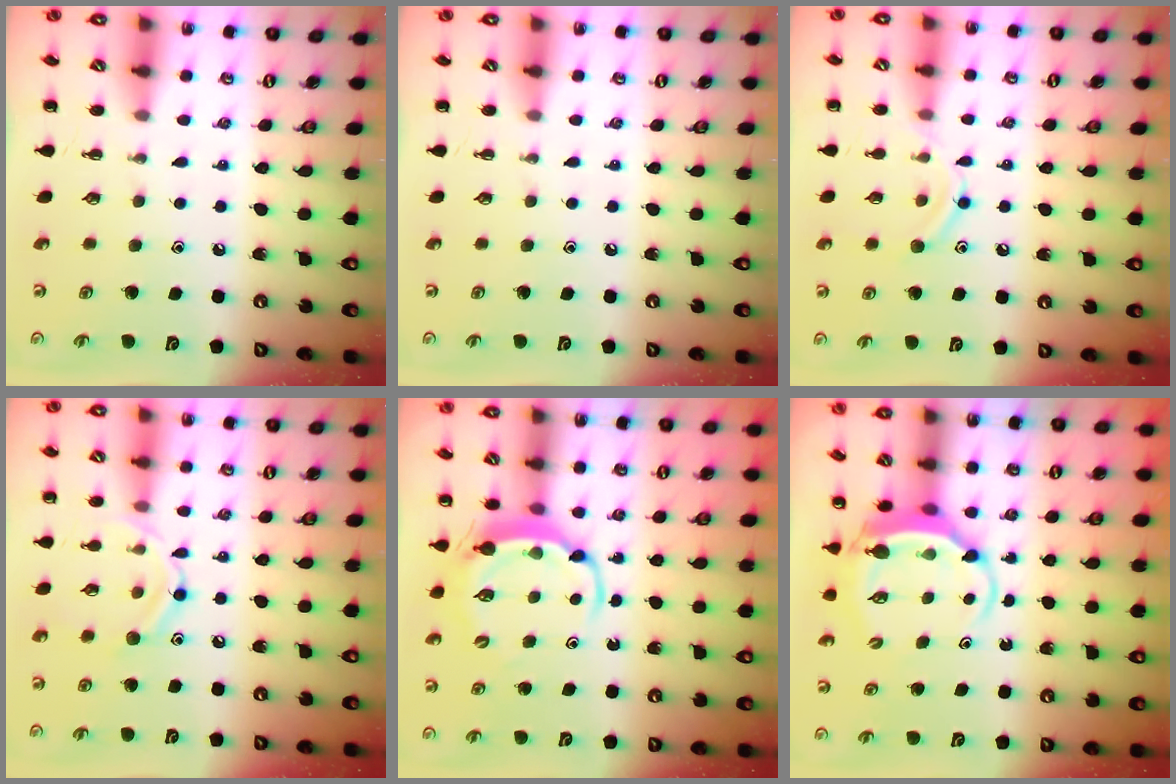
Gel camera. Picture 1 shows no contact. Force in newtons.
{"total": 0.0}
{"total": 10.2, "press": 10.1, "slide": 1.7}
{"total": 10.9, "press": 10.8, "slide": 0.9}
{"total": 6.3, "press": 6.2, "slide": 1.1}
{"total": 5.0, "press": 5.0, "slide": 0.5}